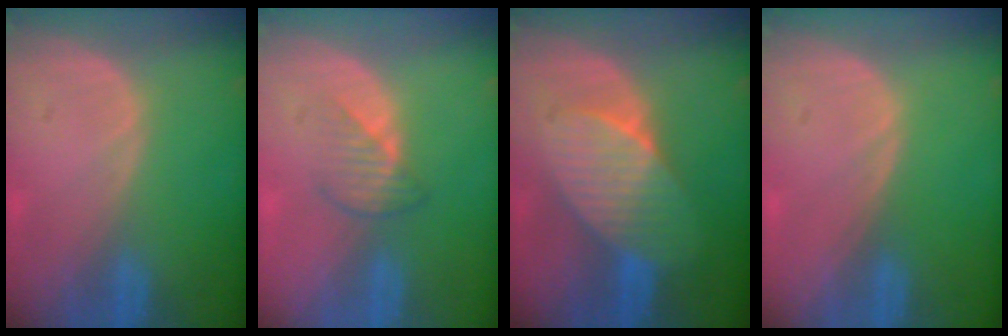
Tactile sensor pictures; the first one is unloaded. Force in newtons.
{"total": 3.0, "press": 2.9, "slide": 0.7}
{"total": 7.3, "press": 7.2, "slide": 1.3}
{"total": 0.0}